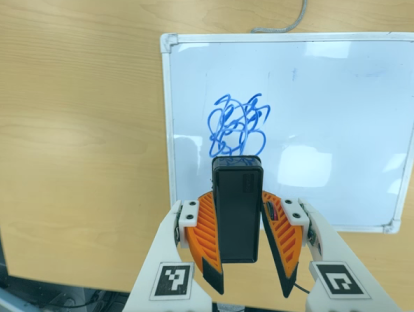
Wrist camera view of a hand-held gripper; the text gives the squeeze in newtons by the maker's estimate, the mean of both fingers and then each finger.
{"total": 7.4, "left": 6.7, "right": 8.1}